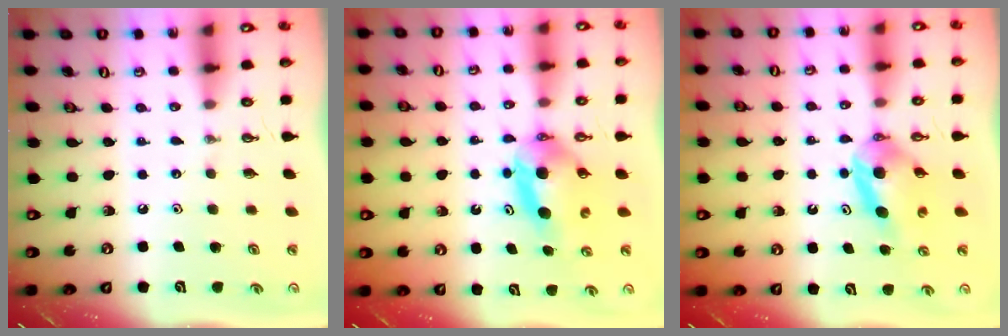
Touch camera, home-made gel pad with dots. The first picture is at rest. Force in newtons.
{"total": 6.9, "press": 5.2, "slide": 4.6}
{"total": 5.9, "press": 5.8, "slide": 1.0}